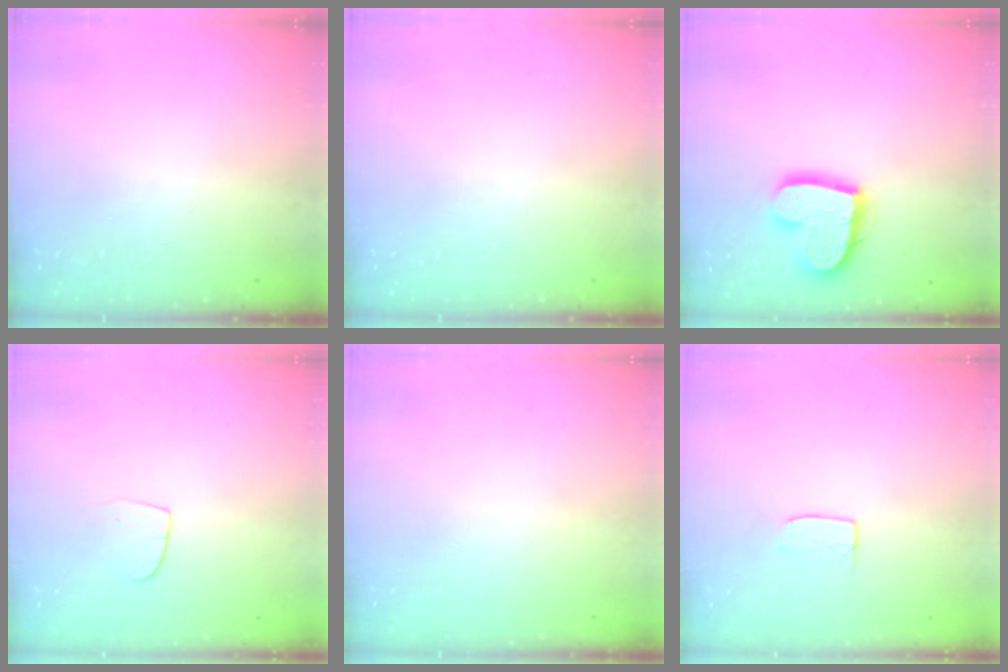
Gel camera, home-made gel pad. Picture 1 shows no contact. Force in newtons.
{"total": 0.0}
{"total": 16.0, "press": 16.0, "slide": 1.5}
{"total": 5.8, "press": 5.7, "slide": 0.4}
{"total": 0.0}
{"total": 4.1, "press": 4.1, "slide": 0.3}